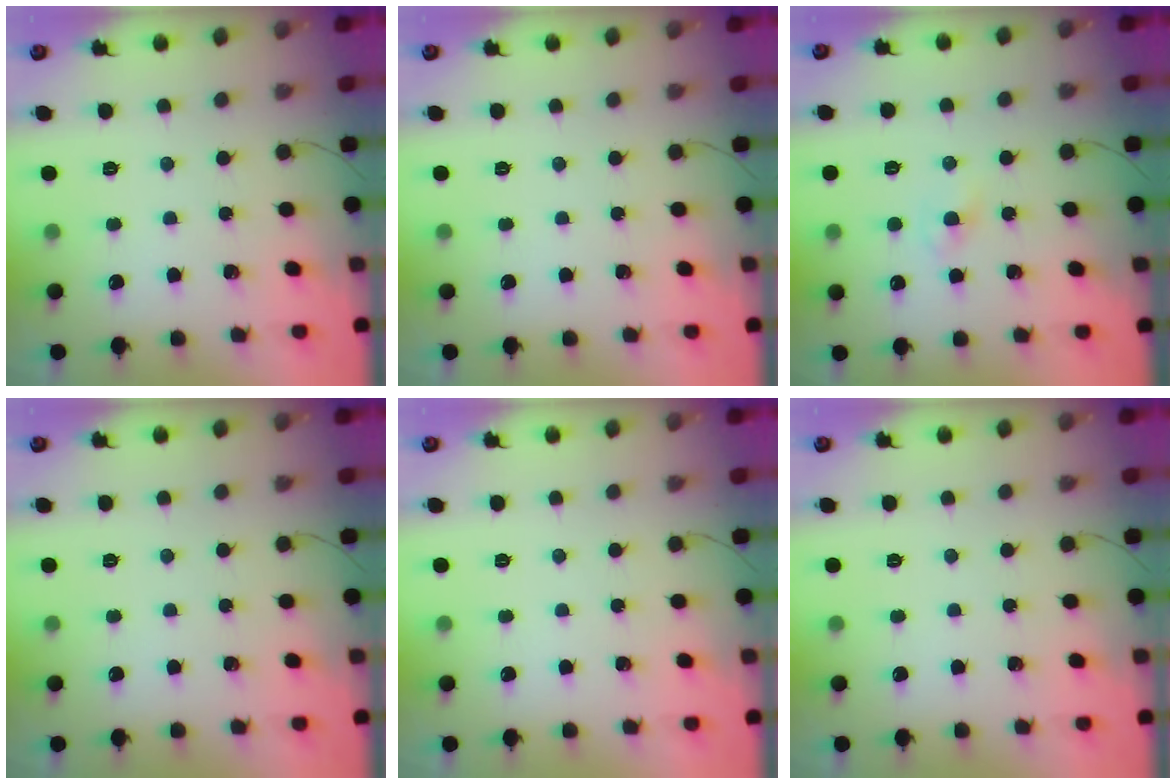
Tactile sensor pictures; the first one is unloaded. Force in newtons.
{"total": 0.0}
{"total": 0.7, "press": 0.6, "slide": 0.5}
{"total": 0.0}
{"total": 0.0}
{"total": 0.0}